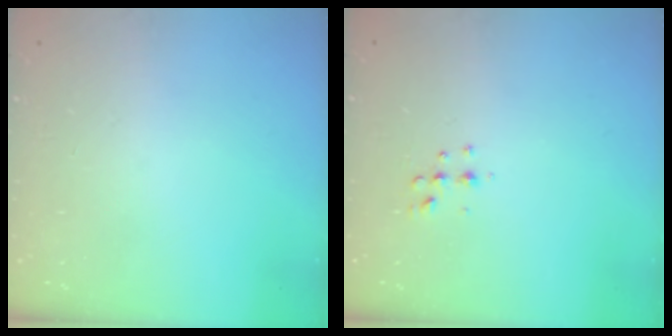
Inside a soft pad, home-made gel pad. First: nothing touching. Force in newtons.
{"total": 4.9, "press": 4.8, "slide": 1.0}